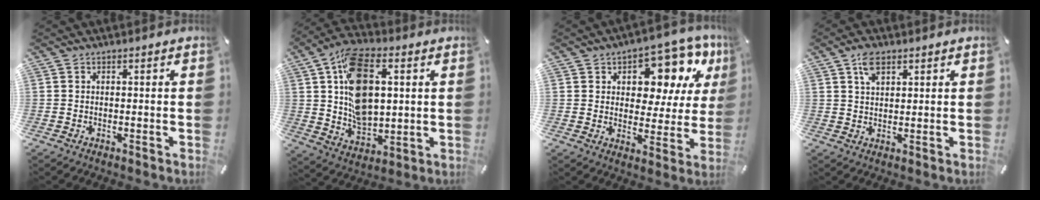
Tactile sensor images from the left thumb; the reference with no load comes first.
{"total": 15.9, "force": [3.8, 10.0, 11.7], "torque": [-0.220, 0.002, 0.070]}
{"total": 13.6, "force": [8.0, 8.3, 7.1], "torque": [-0.096, -0.061, 0.138]}
{"total": 4.7, "force": [2.6, 2.5, 3.0], "torque": [-0.059, -0.001, 0.046]}